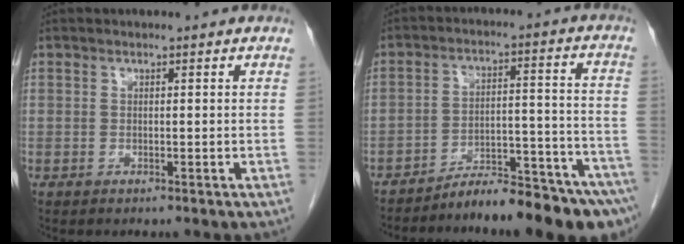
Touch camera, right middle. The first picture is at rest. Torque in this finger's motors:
{"motor_torque": [0.98, -1.16, 0.25, 0.07]}